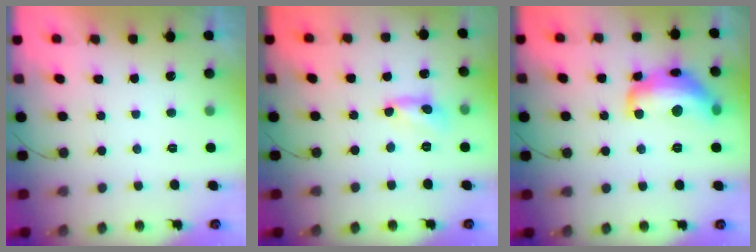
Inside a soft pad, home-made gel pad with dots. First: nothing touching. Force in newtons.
{"total": 3.3, "press": 3.3, "slide": 0.3}
{"total": 15.5, "press": 15.5, "slide": 0.8}